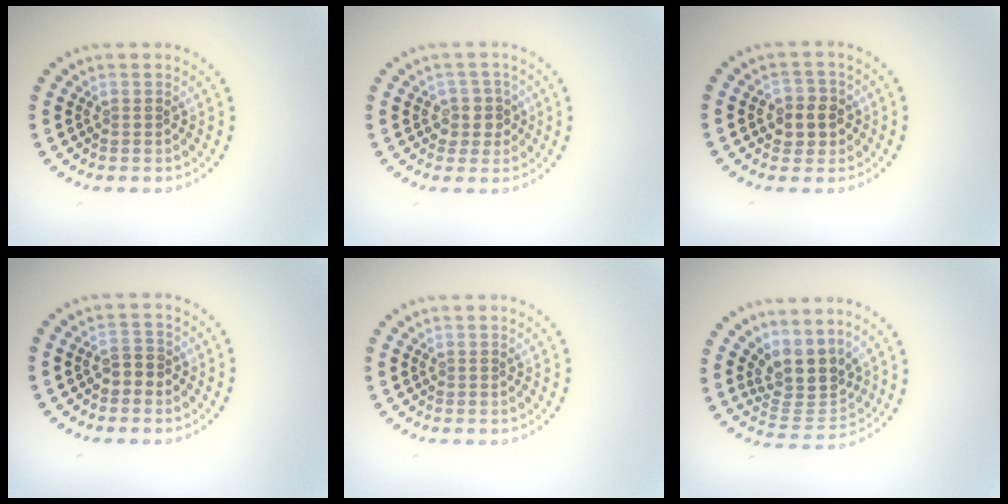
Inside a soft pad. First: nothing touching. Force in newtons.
{"total": 2.2, "press": 2.0, "slide": 0.9}
{"total": 2.8, "press": 2.7, "slide": 0.7}
{"total": 1.8, "press": 1.6, "slide": 0.7}
{"total": 0.0}
{"total": 4.1, "press": 3.1, "slide": 2.6}